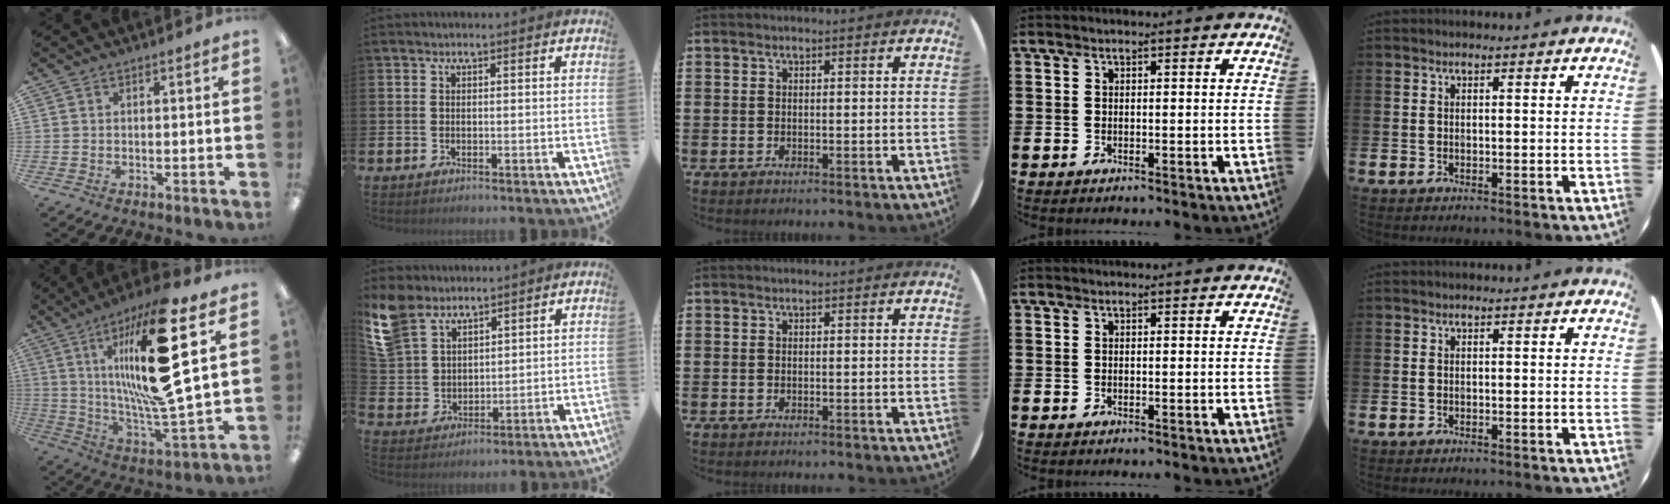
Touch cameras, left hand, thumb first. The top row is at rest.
{"thumb": {"total": 25.3, "force": [8.9, 5.9, 22.9], "torque": [-0.416, -0.042, 0.129]}, "index": {"total": 8.3, "force": [7.0, 4.0, 1.9], "torque": [-0.069, -0.023, 0.134]}}